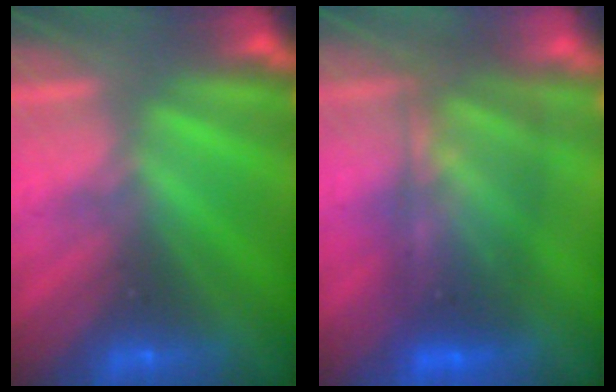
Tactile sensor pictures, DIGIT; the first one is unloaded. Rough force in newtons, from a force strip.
{"total": 5.7}